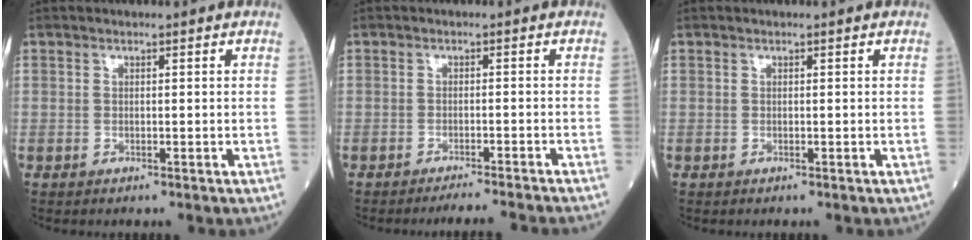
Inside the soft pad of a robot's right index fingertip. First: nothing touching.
{"total": 6.2, "force": [-5.7, -1.3, 2.0], "torque": [-0.007, -0.016, -0.078]}
{"total": 0.0}